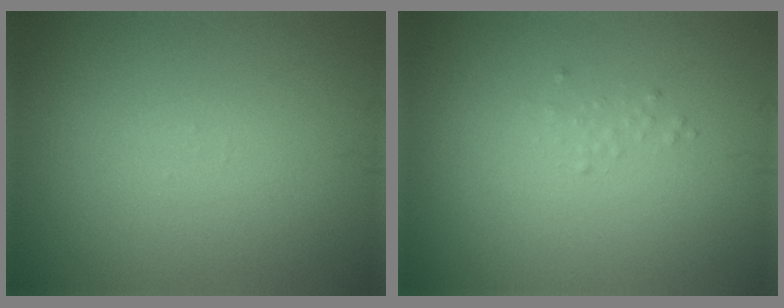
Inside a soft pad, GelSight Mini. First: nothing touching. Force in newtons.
{"total": 0.5, "press": 0.5, "slide": 0.0}